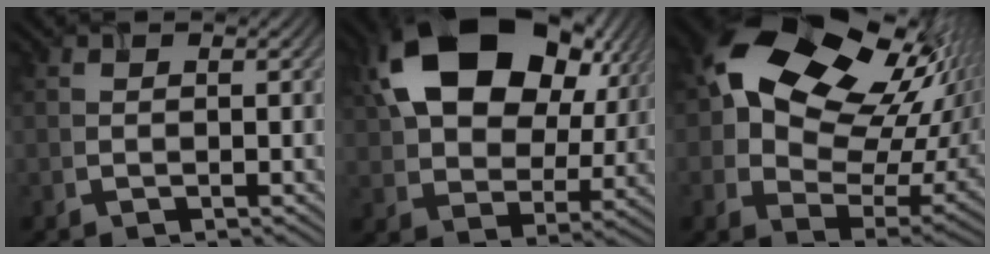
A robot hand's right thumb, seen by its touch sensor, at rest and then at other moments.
{"total": 19.0, "force": [7.4, 12.2, 12.6], "torque": [-0.247, 0.025, 0.130]}
{"total": 19.3, "force": [7.0, 12.7, 12.6], "torque": [-0.216, 0.004, 0.138]}